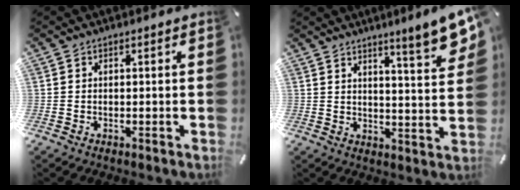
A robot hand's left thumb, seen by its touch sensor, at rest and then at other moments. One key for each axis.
{"total": 9.1, "fx": 7.0, "fy": 0.6, "fz": 5.9, "tx": -0.089, "ty": -0.052, "tz": 0.115}